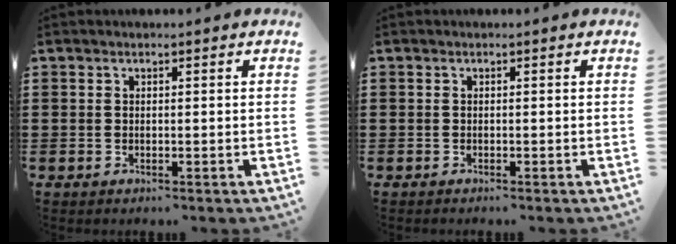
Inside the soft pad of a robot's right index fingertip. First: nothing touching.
{"total": 0.0}